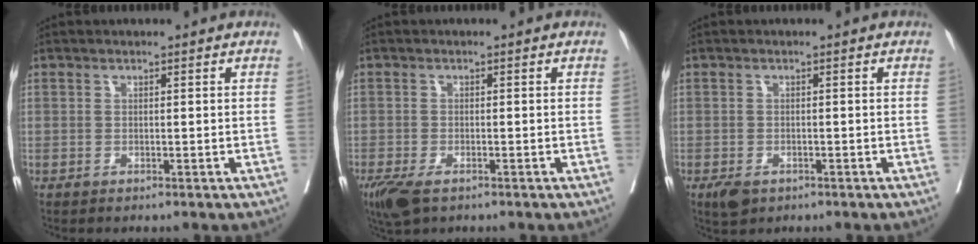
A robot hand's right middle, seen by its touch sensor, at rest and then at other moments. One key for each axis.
{"total": 5.2, "fx": -3.2, "fy": 2.2, "fz": 3.4, "tx": -0.067, "ty": -0.013, "tz": -0.057}
{"total": 2.6, "fx": -1.5, "fy": 1.5, "fz": 1.4, "tx": -0.027, "ty": -0.004, "tz": -0.018}